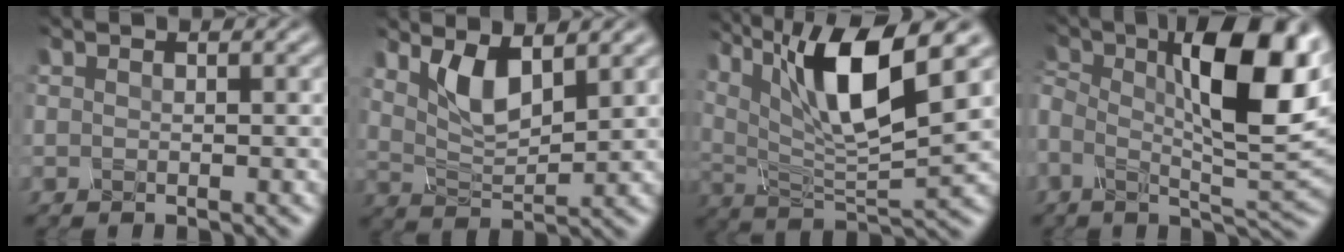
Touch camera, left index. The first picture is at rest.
{"total": 3.9, "force": [1.6, 1.5, 3.2], "torque": [-0.070, -0.011, 0.034]}
{"total": 11.7, "force": [4.7, 3.5, 10.0], "torque": [-0.181, 0.010, 0.081]}
{"total": 11.6, "force": [1.0, 3.5, 11.1], "torque": [-0.174, 0.004, 0.011]}